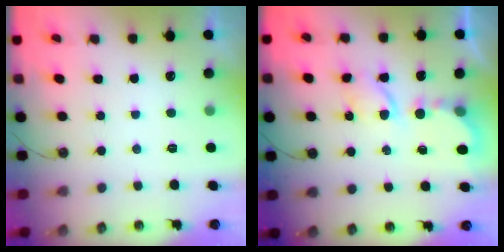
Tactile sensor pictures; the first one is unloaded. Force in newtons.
{"total": 6.0, "press": 6.0, "slide": 0.5}